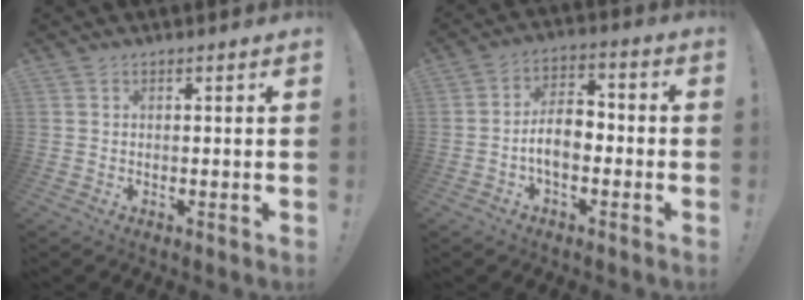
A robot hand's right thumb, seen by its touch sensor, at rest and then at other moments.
{"total": 8.8, "force": [-2.3, 5.2, 6.6], "torque": [-0.117, 0.015, -0.042]}